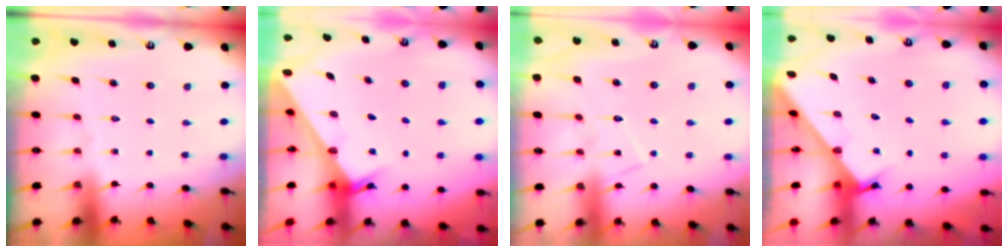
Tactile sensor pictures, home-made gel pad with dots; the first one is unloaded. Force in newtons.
{"total": 2.0, "press": 2.0, "slide": 0.1}
{"total": 8.8, "press": 8.8, "slide": 0.1}
{"total": 2.4, "press": 2.4, "slide": 0.1}